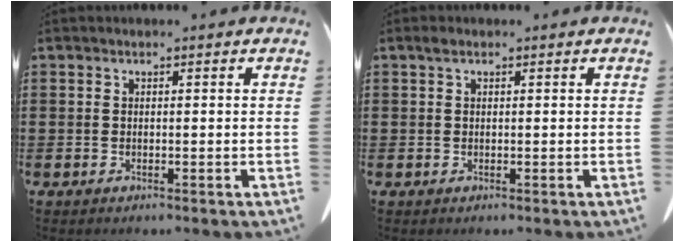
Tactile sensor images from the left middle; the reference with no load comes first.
{"total": 0.7, "force": [0.3, 0.5, 0.5], "torque": [-0.012, 0.004, 0.006]}